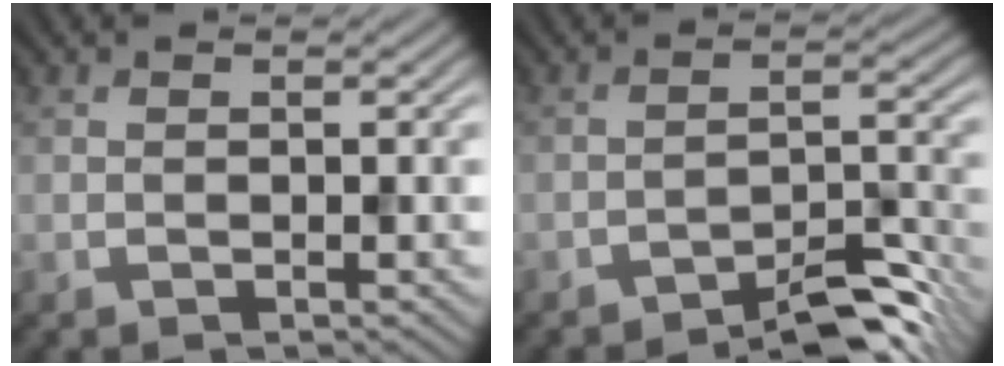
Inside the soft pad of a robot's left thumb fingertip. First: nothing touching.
{"total": 5.2, "force": [-4.4, 1.0, 2.6], "torque": [-0.033, 0.014, -0.070]}